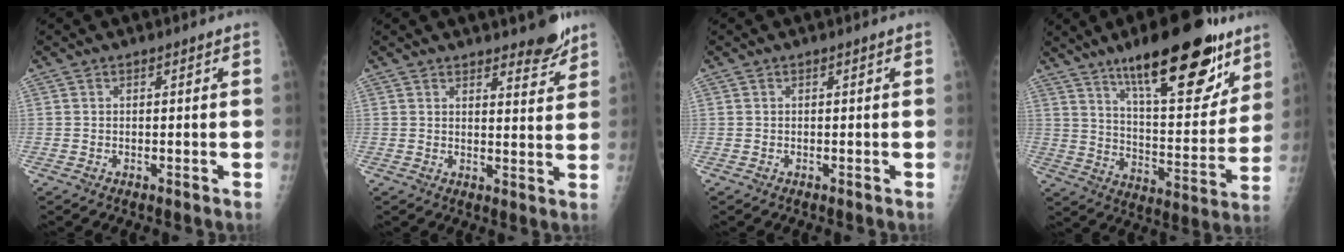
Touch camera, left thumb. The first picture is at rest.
{"total": 5.2, "force": [4.3, 1.5, 2.6], "torque": [-0.014, -0.033, 0.058]}
{"total": 0.0}
{"total": 23.8, "force": [15.0, 7.7, 16.8], "torque": [-0.205, -0.066, 0.235]}